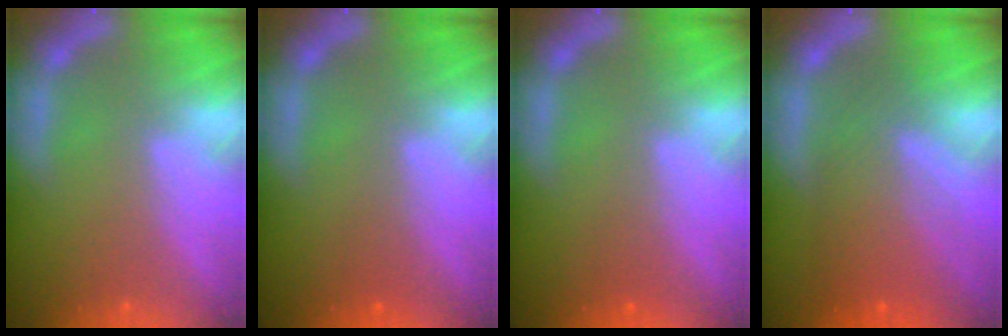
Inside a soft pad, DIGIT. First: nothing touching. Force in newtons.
{"total": 1.0}
{"total": 1.0}
{"total": 7.6}